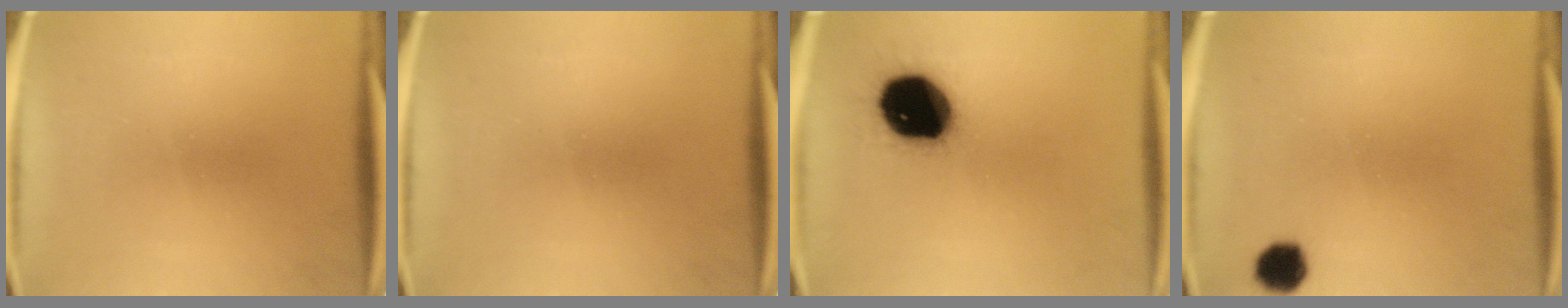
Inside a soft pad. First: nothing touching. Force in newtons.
{"total": 0.0}
{"total": 20.1}
{"total": 4.4}